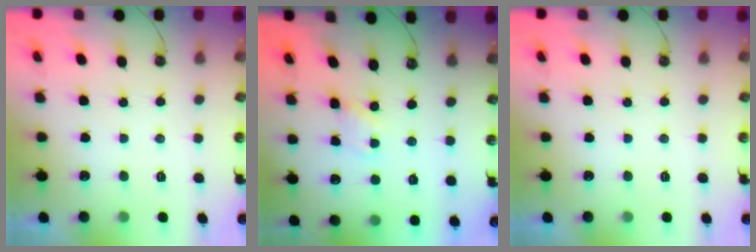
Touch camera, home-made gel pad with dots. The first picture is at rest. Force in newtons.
{"total": 1.1, "press": 1.0, "slide": 0.1}
{"total": 0.0}